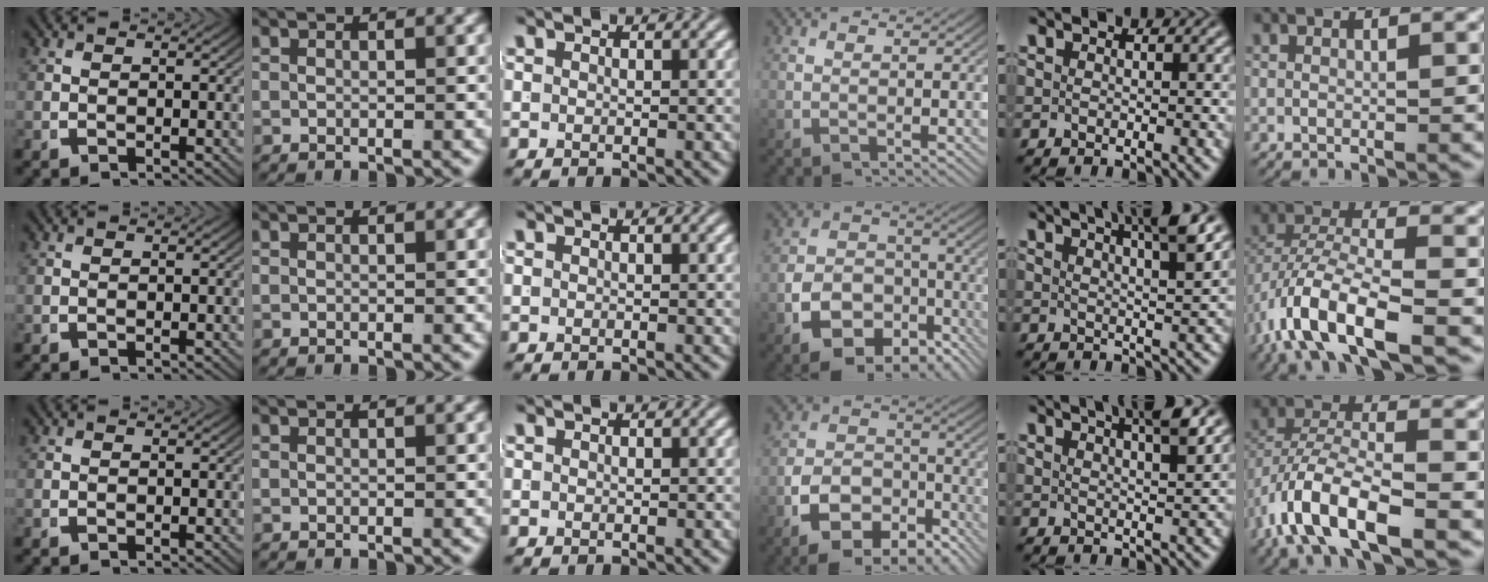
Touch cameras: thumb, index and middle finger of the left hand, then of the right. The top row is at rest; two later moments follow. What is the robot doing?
{"motion": "lift_and_place", "object": "jacket"}